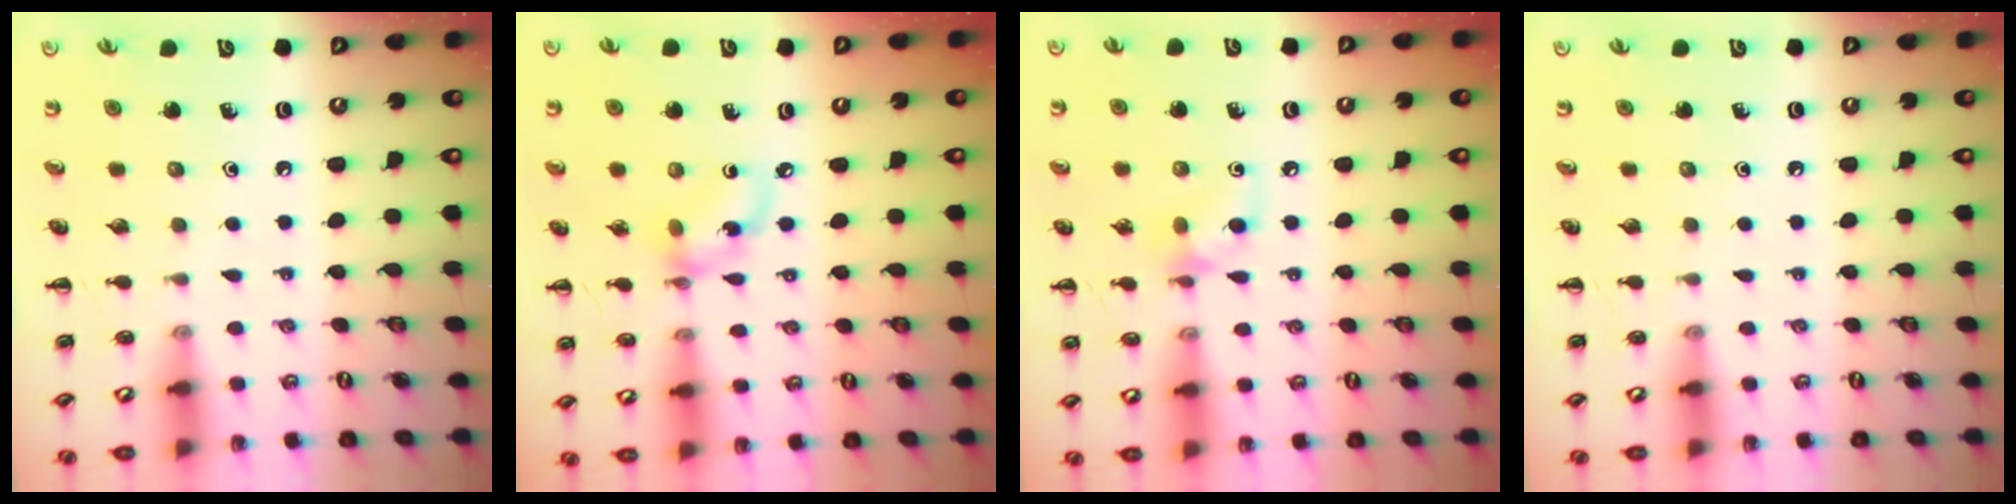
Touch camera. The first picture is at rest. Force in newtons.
{"total": 7.4, "press": 7.4, "slide": 0.9}
{"total": 7.0, "press": 6.8, "slide": 1.7}
{"total": 0.0}